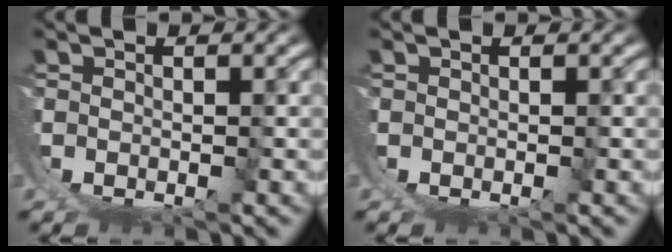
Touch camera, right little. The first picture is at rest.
{"total": 0.0}